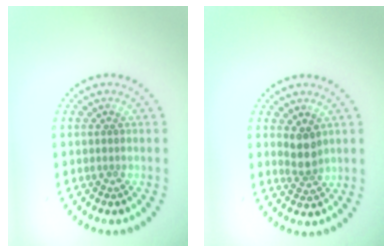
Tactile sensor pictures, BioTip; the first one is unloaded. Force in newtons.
{"total": 2.2, "press": 1.8, "slide": 1.3}